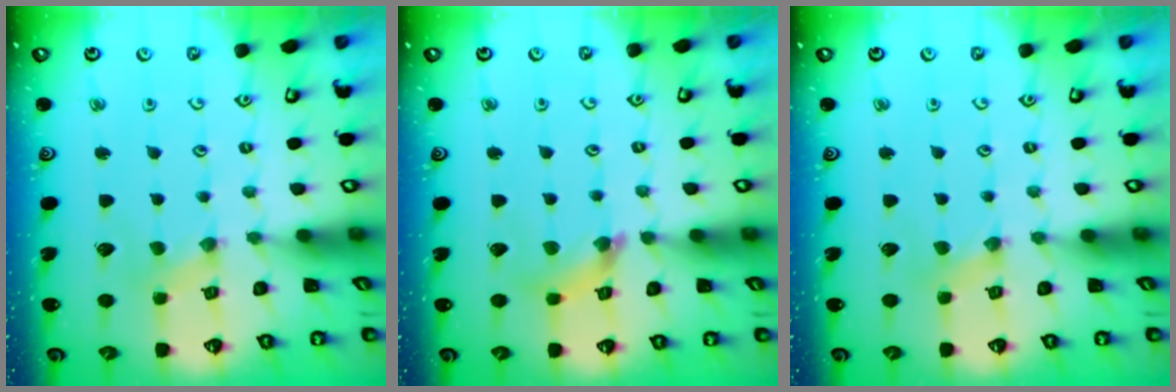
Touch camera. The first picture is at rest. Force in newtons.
{"total": 5.0, "press": 5.0, "slide": 0.5}
{"total": 2.5, "press": 2.4, "slide": 0.4}